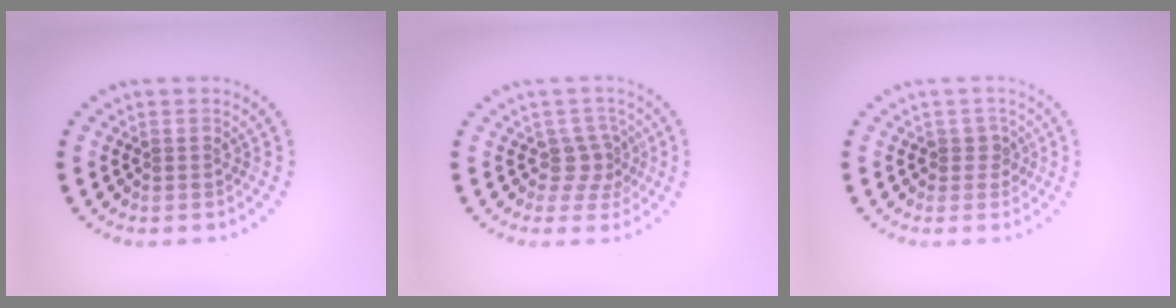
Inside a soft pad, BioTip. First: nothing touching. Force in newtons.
{"total": 2.2, "press": 1.6, "slide": 1.5}
{"total": 1.4, "press": 1.2, "slide": 0.9}